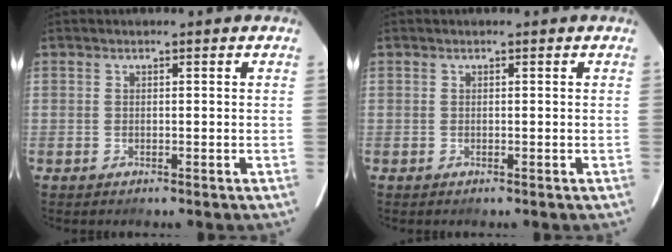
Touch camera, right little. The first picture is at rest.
{"total": 0.0}